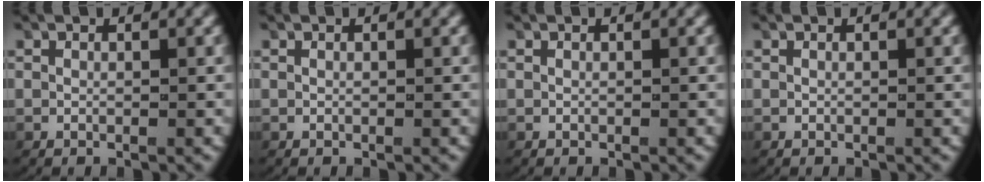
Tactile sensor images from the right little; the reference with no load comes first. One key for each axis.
{"total": 0.0}
{"total": 0.0}
{"total": 0.0}